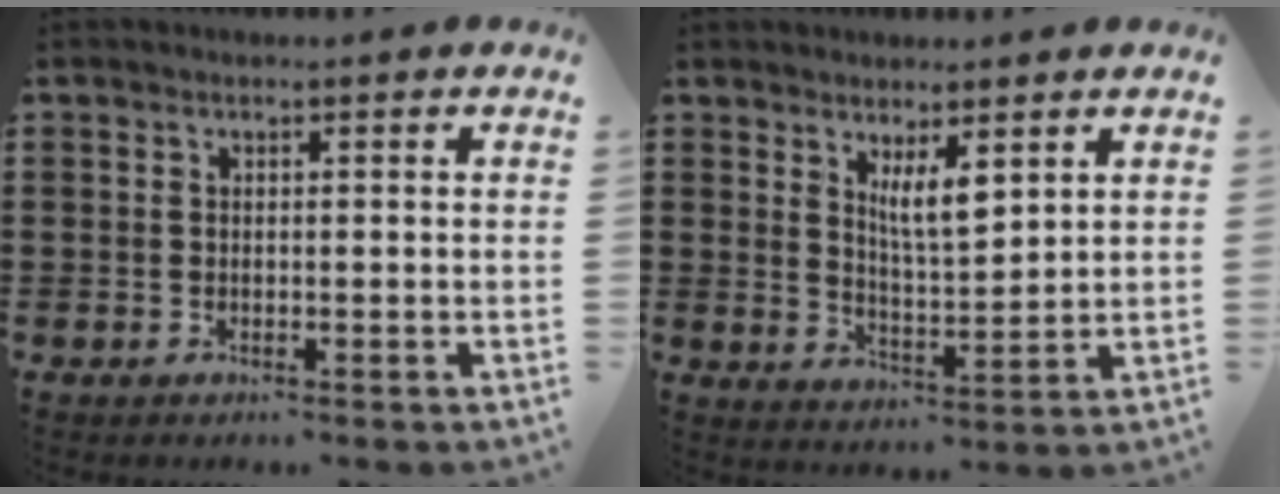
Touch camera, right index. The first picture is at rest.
{"total": 4.8, "force": [3.0, 1.1, 3.6], "torque": [-0.078, -0.002, 0.052]}